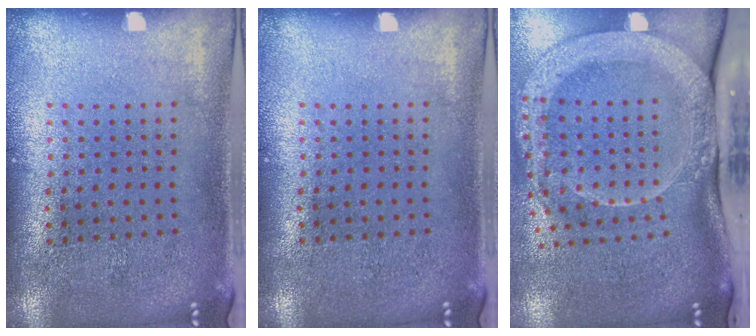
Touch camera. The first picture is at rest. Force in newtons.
{"total": 0.0}
{"total": 3.3, "press": 2.3, "slide": 2.3}